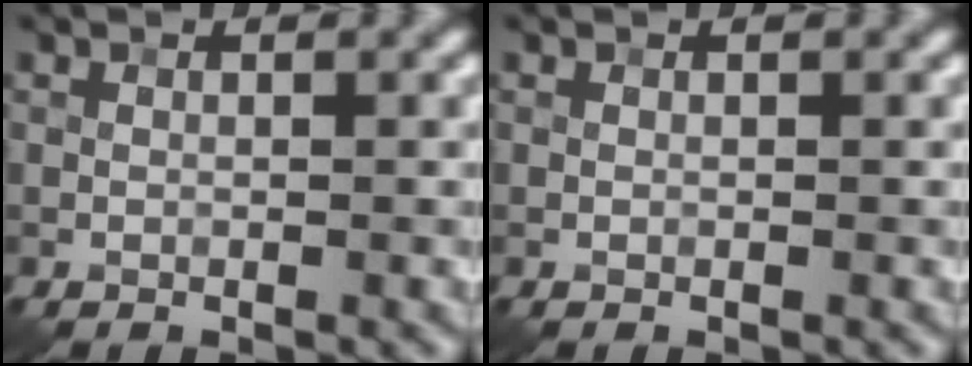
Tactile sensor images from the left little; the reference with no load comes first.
{"total": 0.0}